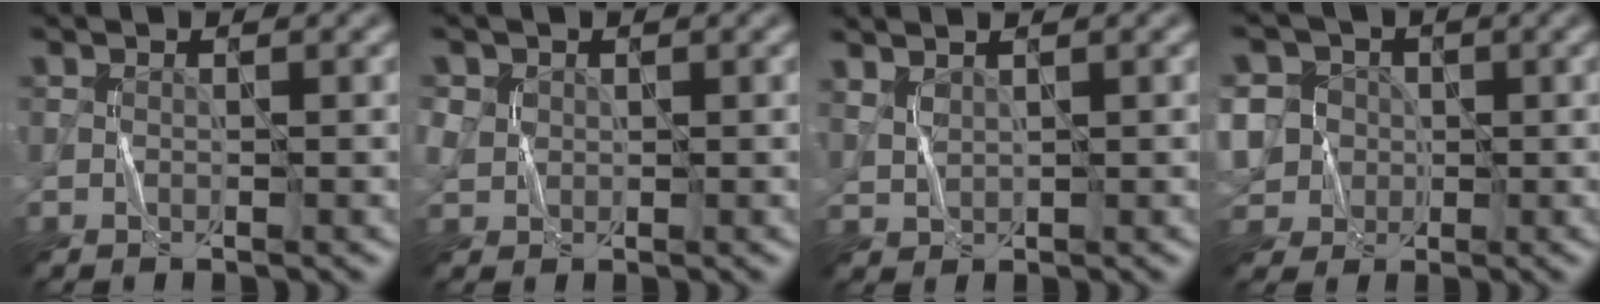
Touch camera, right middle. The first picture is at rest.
{"total": 1.8, "force": [0.4, 1.6, 0.6], "torque": [-0.015, 0.002, 0.005]}
{"total": 1.4, "force": [1.2, 0.3, 0.6], "torque": [-0.017, 0.004, 0.030]}
{"total": 8.6, "force": [-0.2, 7.9, 3.4], "torque": [-0.088, 0.027, -0.038]}